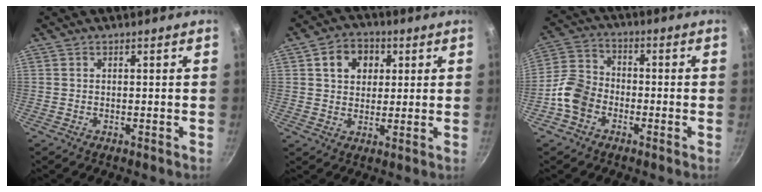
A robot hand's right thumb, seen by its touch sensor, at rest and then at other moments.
{"total": 8.0, "force": [2.7, 6.4, 4.1], "torque": [-0.037, 0.004, 0.035]}
{"total": 8.6, "force": [-3.6, 6.3, 4.6], "torque": [-0.071, 0.033, -0.087]}